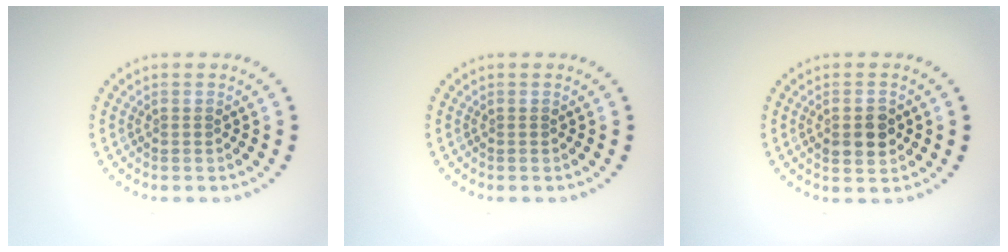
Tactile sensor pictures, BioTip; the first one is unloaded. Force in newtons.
{"total": 0.0}
{"total": 2.9, "press": 2.9, "slide": 0.2}